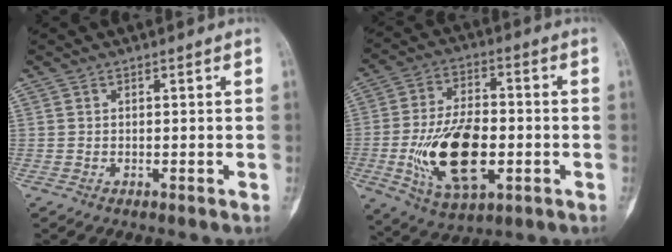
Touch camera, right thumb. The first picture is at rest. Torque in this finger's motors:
{"motor_torque": [2.31, 2.34, 0.83, 0.56, 0.16]}